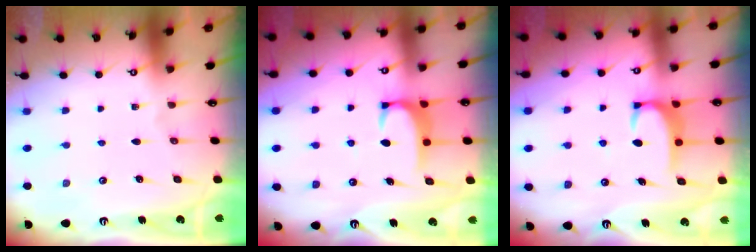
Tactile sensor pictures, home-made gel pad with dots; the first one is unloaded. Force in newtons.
{"total": 2.0, "press": 1.9, "slide": 0.6}
{"total": 2.8, "press": 2.8, "slide": 0.5}